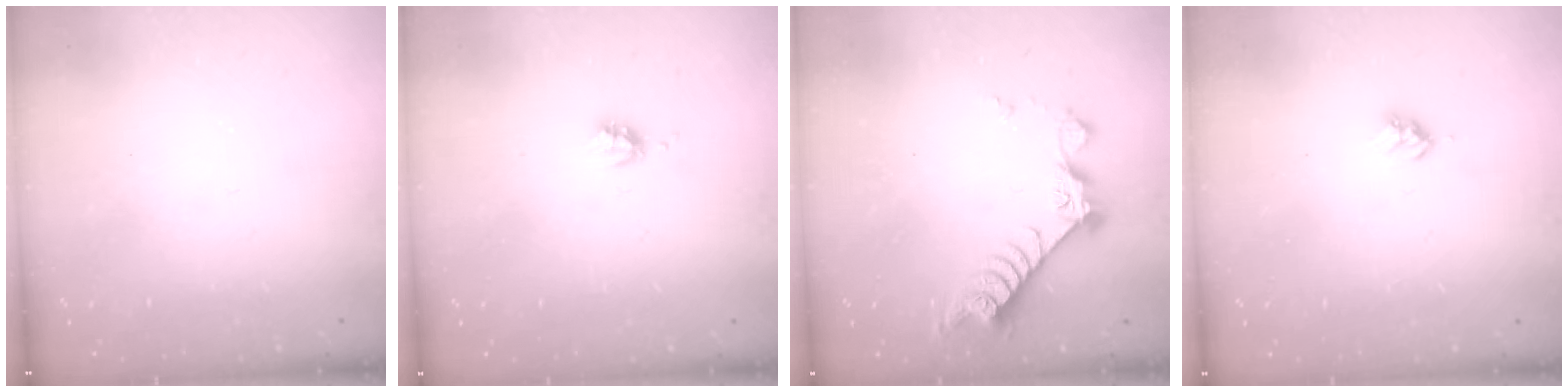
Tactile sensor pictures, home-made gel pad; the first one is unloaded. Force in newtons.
{"total": 2.9, "press": 2.9, "slide": 0.3}
{"total": 9.0, "press": 9.0, "slide": 0.6}
{"total": 2.9, "press": 2.9, "slide": 0.4}